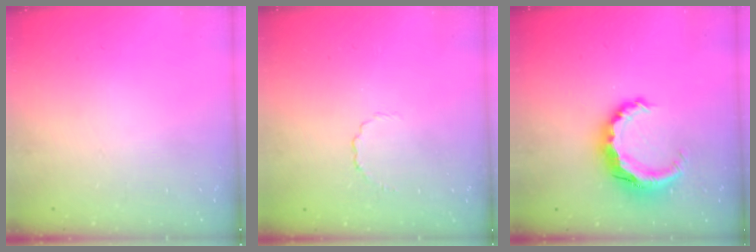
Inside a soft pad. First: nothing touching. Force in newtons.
{"total": 2.6, "press": 2.4, "slide": 1.0}
{"total": 8.5, "press": 8.5, "slide": 0.2}